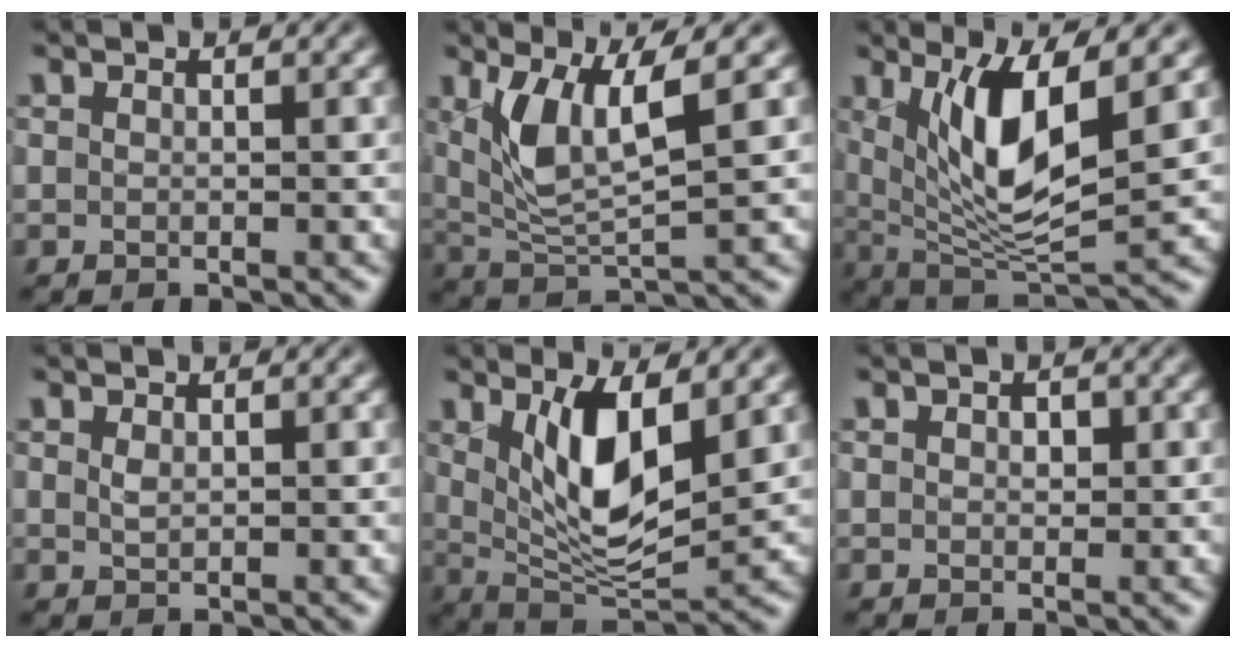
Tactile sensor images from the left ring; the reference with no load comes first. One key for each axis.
{"total": 6.1, "fx": 2.0, "fy": 1.9, "fz": 5.5, "tx": -0.123, "ty": -0.010, "tz": 0.046}
{"total": 8.2, "fx": 2.3, "fy": 2.5, "fz": 7.5, "tx": -0.139, "ty": -0.019, "tz": 0.047}
{"total": 0.8, "fx": 0.4, "fy": 0.4, "fz": 0.6, "tx": -0.017, "ty": -0.001, "tz": 0.010}
{"total": 7.5, "fx": 2.2, "fy": 2.7, "fz": 6.7, "tx": -0.130, "ty": -0.019, "tz": 0.043}
{"total": 1.2, "fx": 0.4, "fy": 0.8, "fz": 0.8, "tx": -0.012, "ty": 0.002, "tz": 0.005}